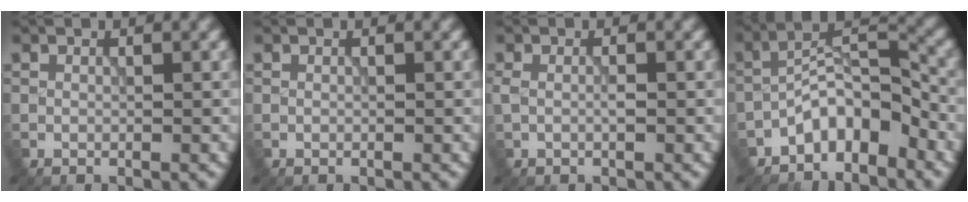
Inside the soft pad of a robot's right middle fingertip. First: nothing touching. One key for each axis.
{"total": 0.0}
{"total": 1.2, "fx": -0.1, "fy": 0.5, "fz": 1.1, "tx": -0.028, "ty": -0.001, "tz": 0.000}
{"total": 5.2, "fx": -3.5, "fy": 2.2, "fz": 3.1, "tx": -0.041, "ty": 0.020, "tz": -0.072}